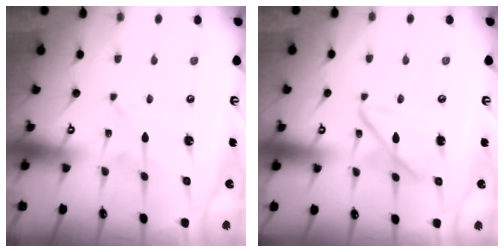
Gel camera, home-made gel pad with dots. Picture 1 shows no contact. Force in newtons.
{"total": 10.5, "press": 10.5, "slide": 1.0}